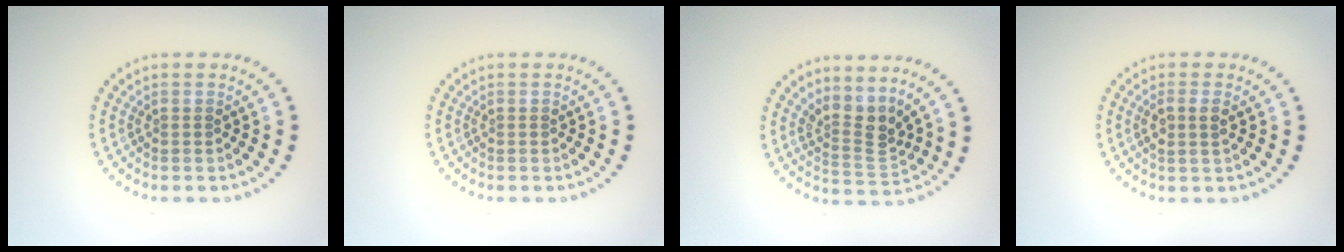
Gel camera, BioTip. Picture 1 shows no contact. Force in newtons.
{"total": 0.0}
{"total": 3.1, "press": 2.2, "slide": 2.2}
{"total": 1.8, "press": 1.7, "slide": 0.6}